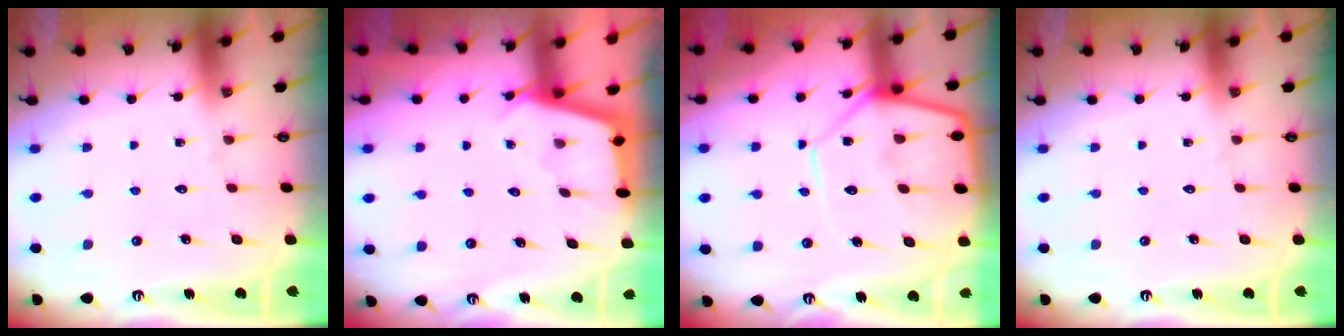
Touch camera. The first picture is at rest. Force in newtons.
{"total": 2.3, "press": 2.3, "slide": 0.1}
{"total": 12.6, "press": 12.5, "slide": 1.1}
{"total": 0.0}